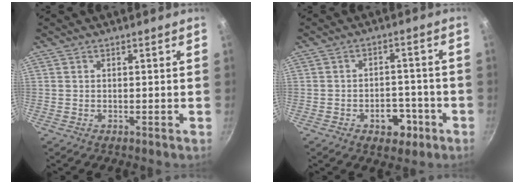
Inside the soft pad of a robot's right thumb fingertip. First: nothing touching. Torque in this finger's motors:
{"motor_torque": [0.80, 0.59, 0.57, -0.21, 0.02]}